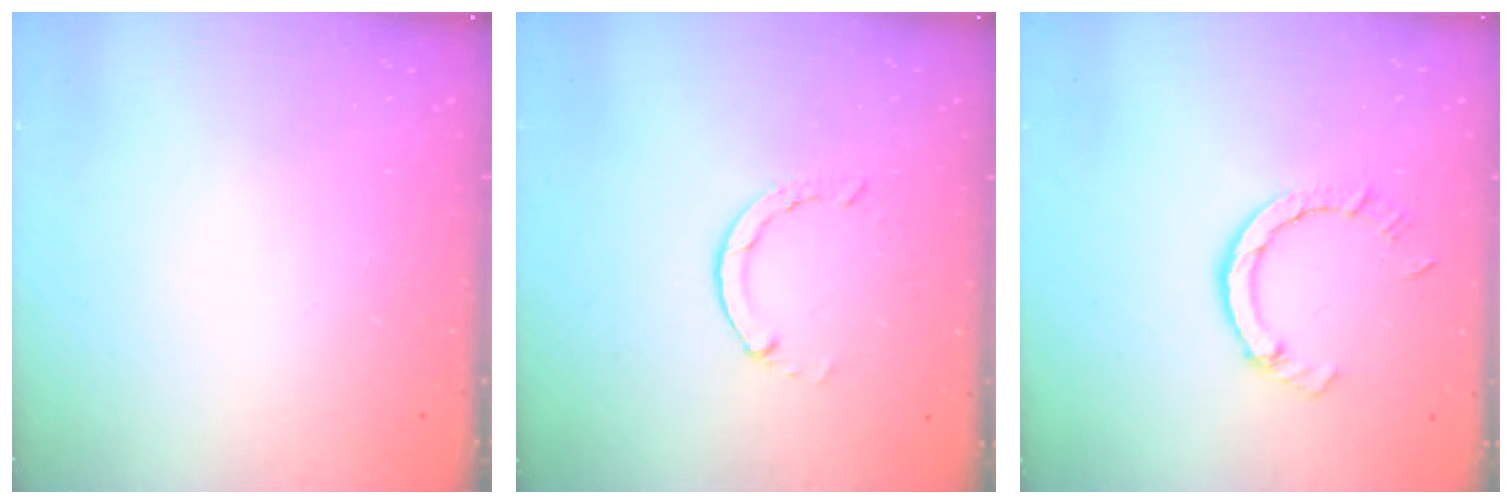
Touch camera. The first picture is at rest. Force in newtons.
{"total": 1.3, "press": 1.2, "slide": 0.3}
{"total": 4.8, "press": 4.8, "slide": 0.4}